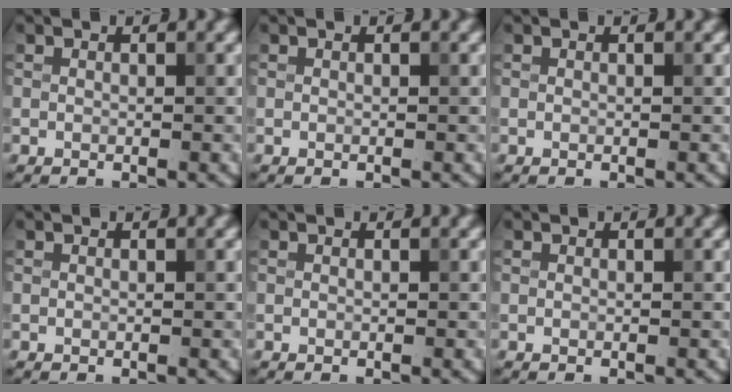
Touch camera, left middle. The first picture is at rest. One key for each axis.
{"total": 0.0}
{"total": 0.0}
{"total": 0.0}
{"total": 0.0}
{"total": 0.0}